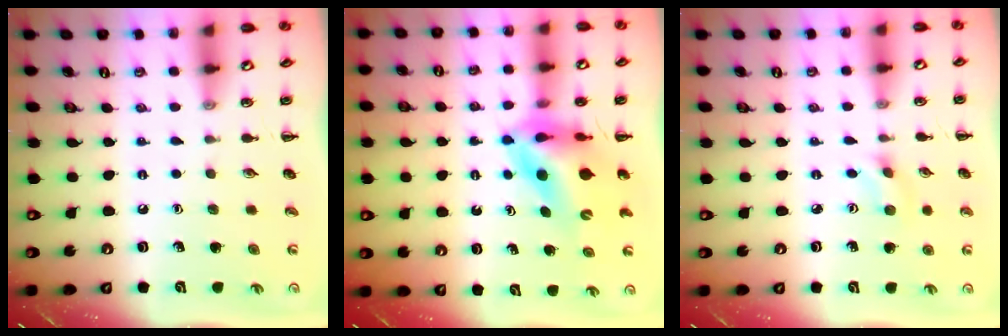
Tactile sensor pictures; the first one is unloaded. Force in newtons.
{"total": 10.6, "press": 10.1, "slide": 3.1}
{"total": 2.3, "press": 2.1, "slide": 0.9}